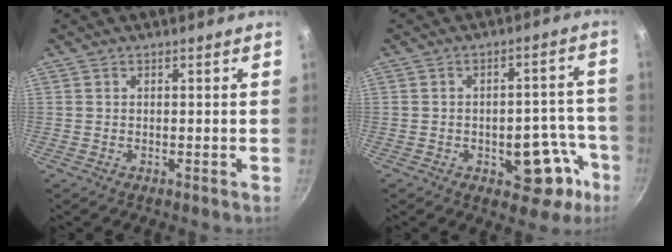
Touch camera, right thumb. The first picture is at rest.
{"total": 11.7, "force": [-4.9, 6.7, 8.3], "torque": [-0.033, 0.041, -0.058]}